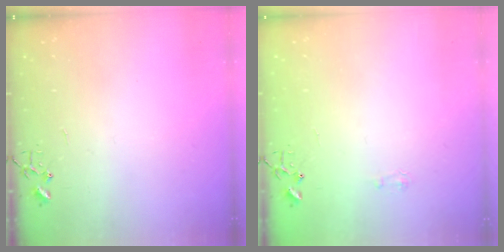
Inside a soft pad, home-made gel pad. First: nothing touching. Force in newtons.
{"total": 4.1, "press": 4.0, "slide": 0.7}